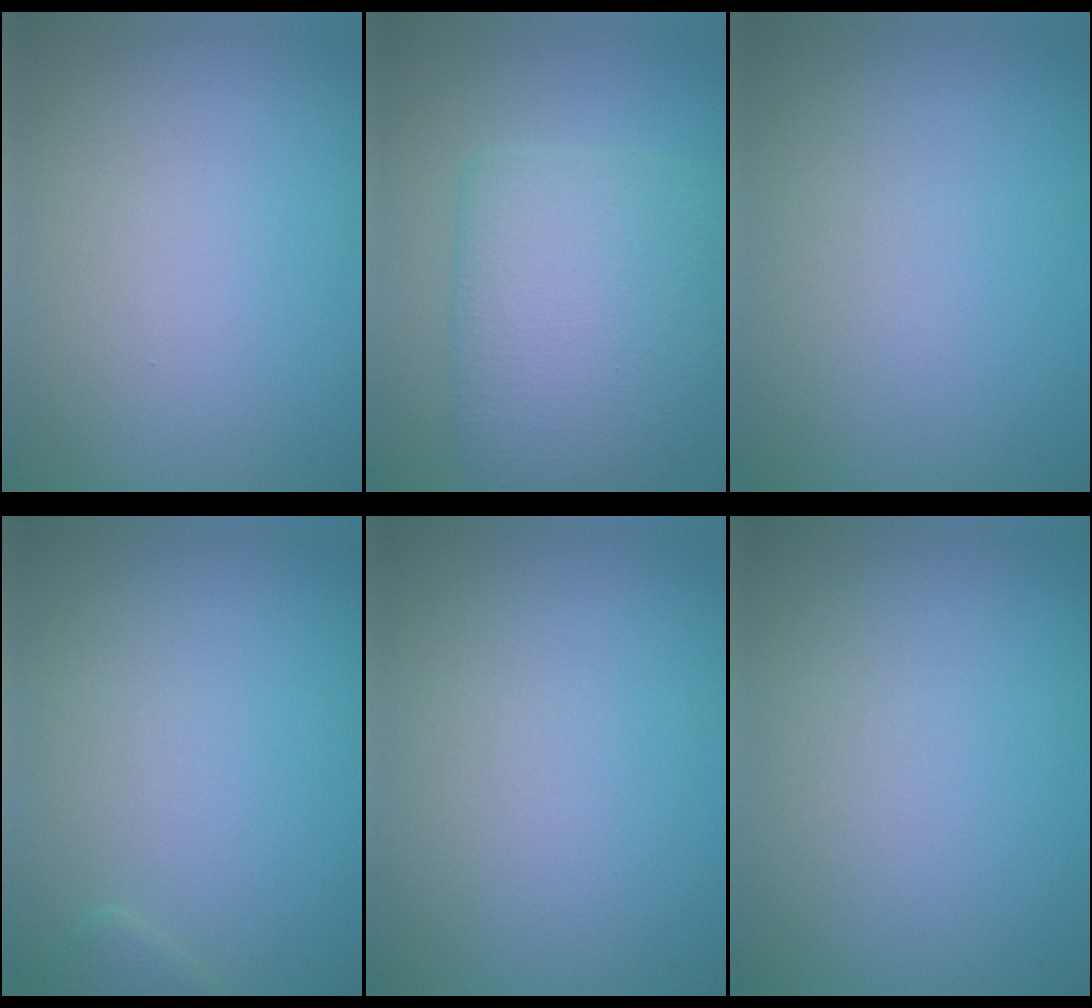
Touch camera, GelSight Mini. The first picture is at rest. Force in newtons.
{"total": 7.5, "press": 7.5, "slide": 0.4}
{"total": 0.0}
{"total": 0.8, "press": 0.8, "slide": 0.0}
{"total": 0.0}
{"total": 0.0}